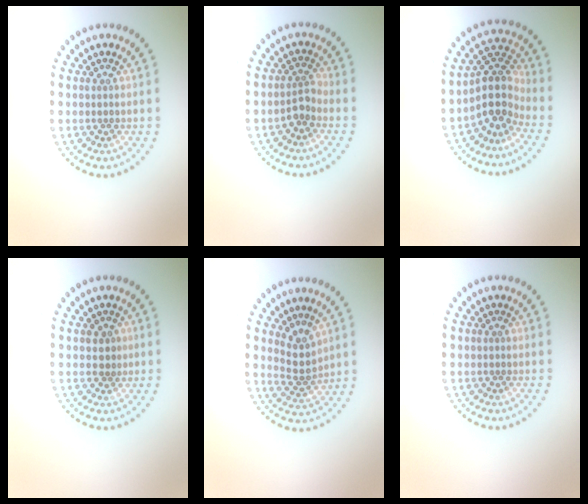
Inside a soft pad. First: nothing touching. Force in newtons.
{"total": 1.9, "press": 1.4, "slide": 1.2}
{"total": 4.3, "press": 3.3, "slide": 2.7}
{"total": 1.1, "press": 1.0, "slide": 0.5}
{"total": 2.5, "press": 1.9, "slide": 1.7}
{"total": 0.0}